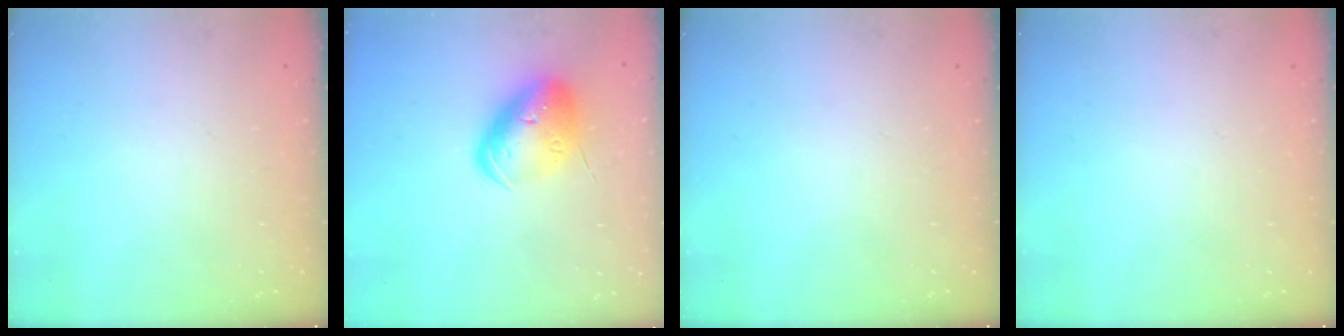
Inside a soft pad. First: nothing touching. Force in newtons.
{"total": 14.6, "press": 14.4, "slide": 2.4}
{"total": 0.0}
{"total": 0.0}